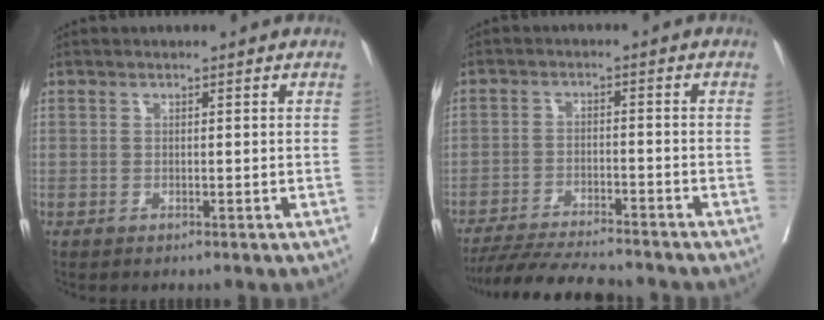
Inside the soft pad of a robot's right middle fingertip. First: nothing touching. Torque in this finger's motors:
{"motor_torque": [0.54, -0.63, 0.08, 0.06]}